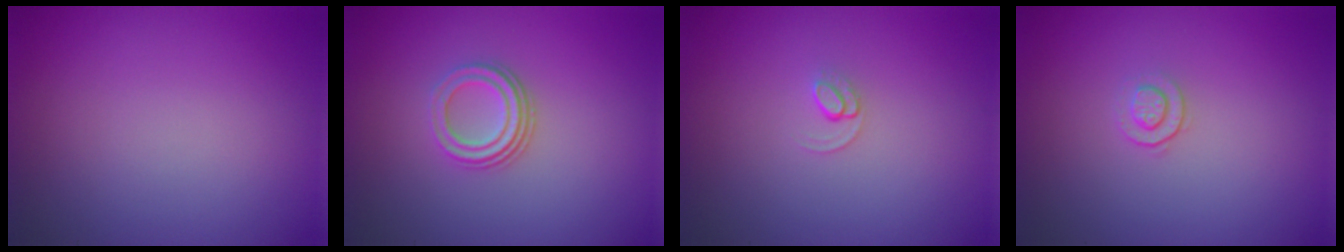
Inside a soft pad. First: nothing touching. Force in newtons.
{"total": 3.0, "press": 2.3, "slide": 1.9}
{"total": 0.9, "press": 0.4, "slide": 0.8}
{"total": 1.1, "press": 0.7, "slide": 0.9}